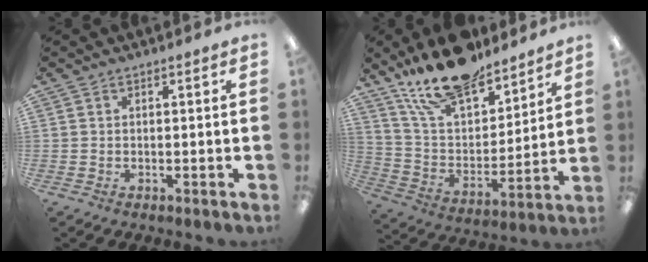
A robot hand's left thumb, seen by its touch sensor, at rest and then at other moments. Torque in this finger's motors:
{"motor_torque": [2.07, 1.17, 1.32, -1.45, 0.51]}